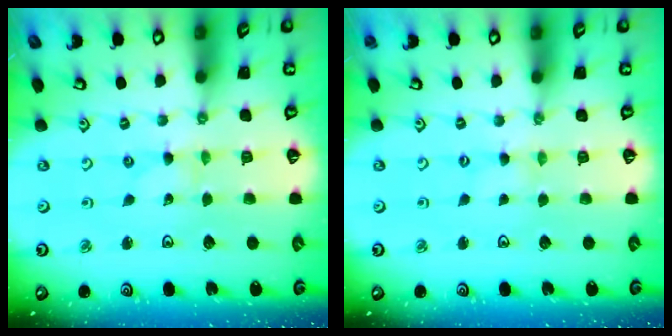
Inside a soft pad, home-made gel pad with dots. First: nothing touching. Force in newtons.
{"total": 0.0}